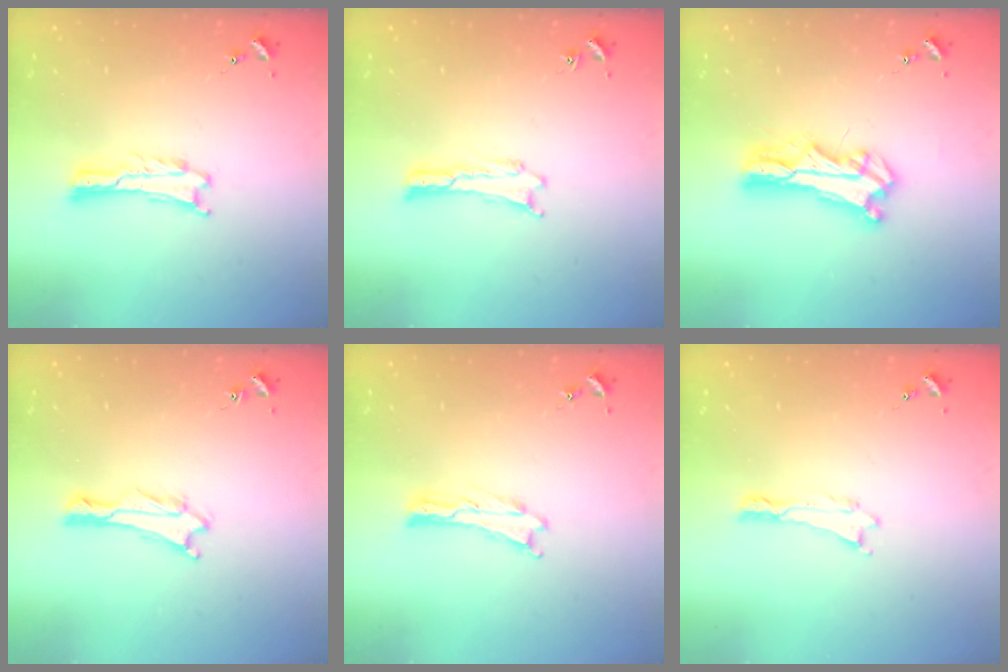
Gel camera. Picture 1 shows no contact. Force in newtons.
{"total": 0.0}
{"total": 8.1, "press": 8.0, "slide": 0.6}
{"total": 1.9, "press": 1.9, "slide": 0.1}
{"total": 0.0}
{"total": 0.0}